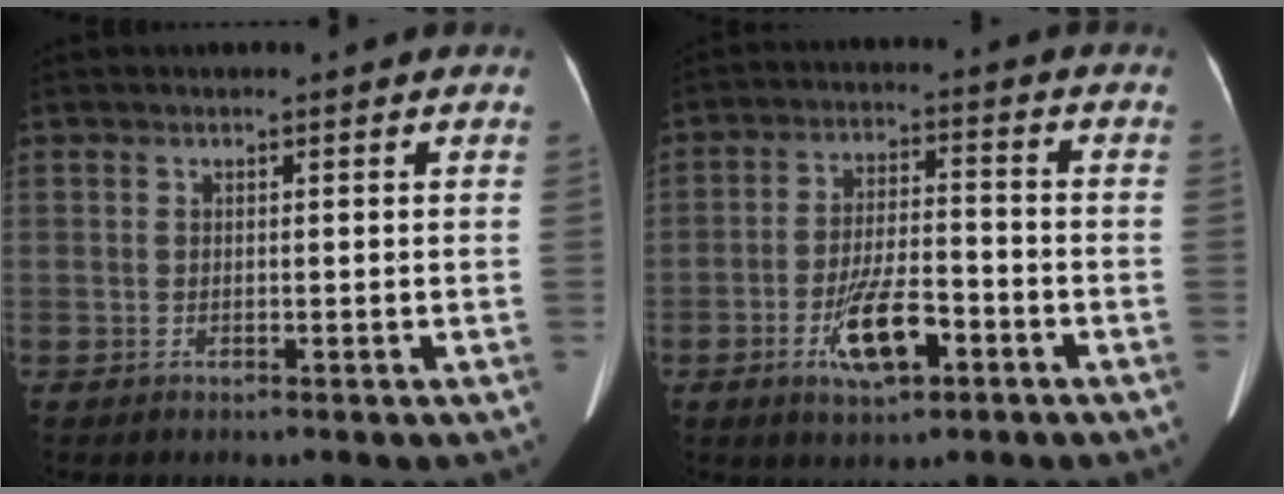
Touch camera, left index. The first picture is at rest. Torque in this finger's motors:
{"motor_torque": [1.29, 0.85, 0.24, 0.10]}